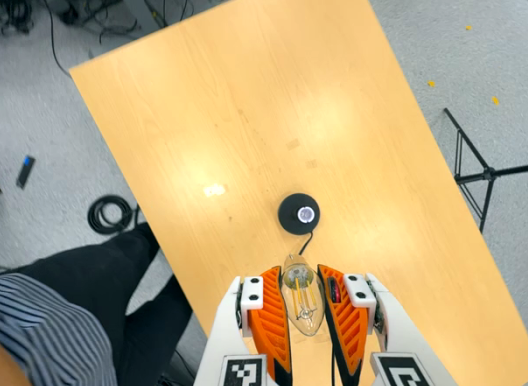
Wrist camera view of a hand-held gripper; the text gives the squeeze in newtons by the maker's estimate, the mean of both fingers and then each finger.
{"total": 21.6, "left": 23.9, "right": 19.4}